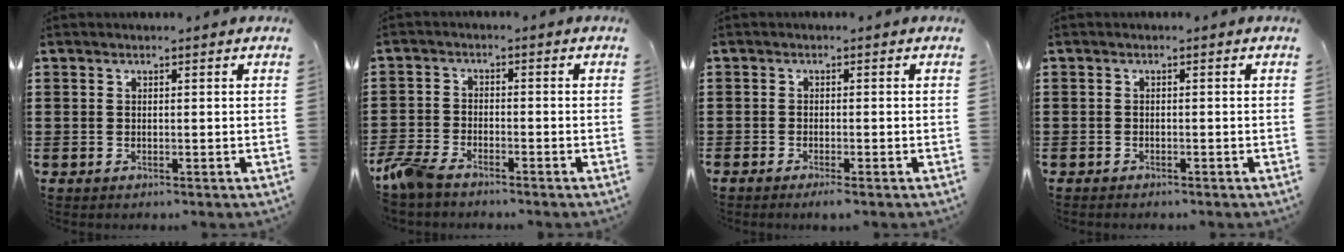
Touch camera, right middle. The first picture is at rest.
{"total": 4.3, "force": [-3.7, 1.2, 2.0], "torque": [-0.067, -0.009, -0.080]}
{"total": 1.1, "force": [-0.7, 0.0, 0.8], "torque": [-0.014, -0.006, -0.011]}
{"total": 0.6, "force": [-0.5, 0.1, 0.1], "torque": [-0.002, -0.002, -0.011]}